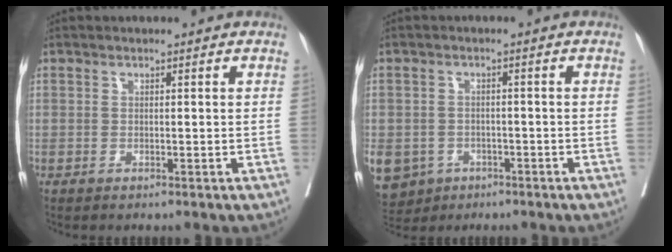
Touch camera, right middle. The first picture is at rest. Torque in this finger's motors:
{"motor_torque": [1.09, -1.05, 0.72, 0.15]}